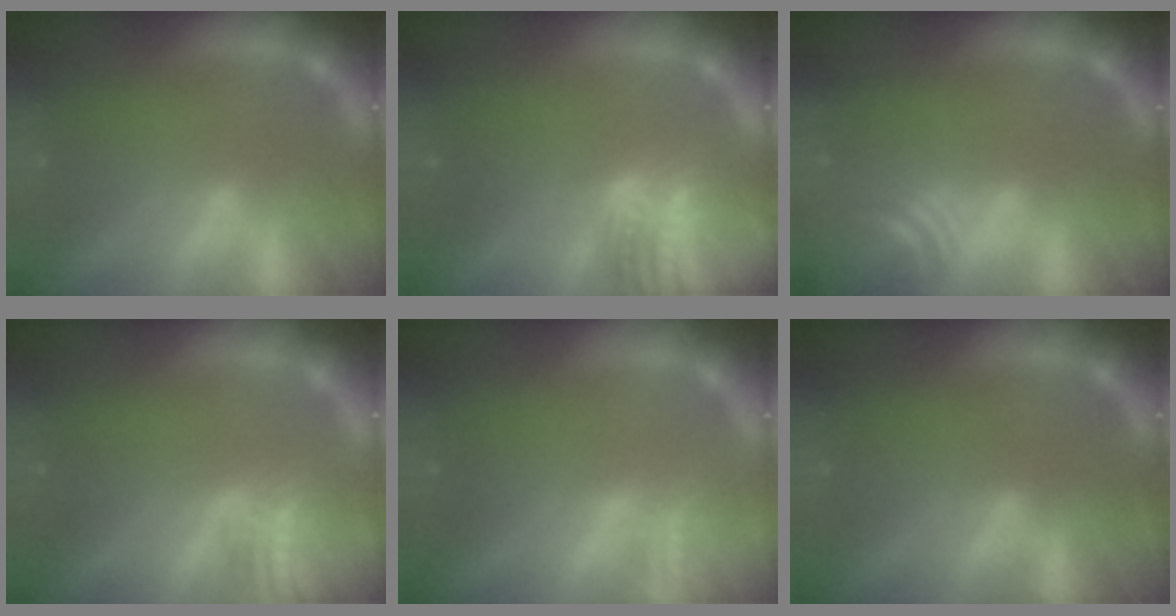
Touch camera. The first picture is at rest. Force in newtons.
{"total": 9.5}
{"total": 5.5}
{"total": 5.0}
{"total": 2.5}
{"total": 0.0}